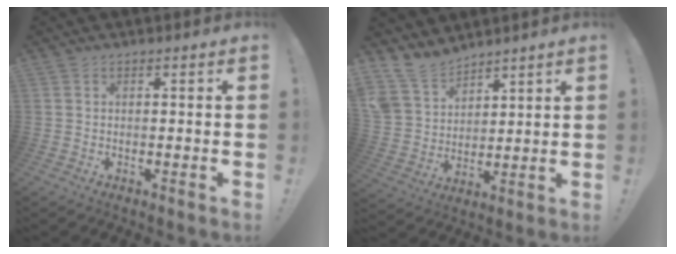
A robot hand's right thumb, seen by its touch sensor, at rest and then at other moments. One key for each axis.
{"total": 11.8, "fx": 9.9, "fy": 5.7, "fz": 3.0, "tx": -0.082, "ty": -0.064, "tz": 0.199}